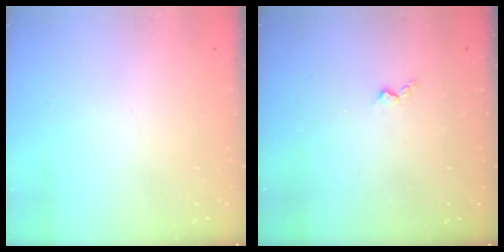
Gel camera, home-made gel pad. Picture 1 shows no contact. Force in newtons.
{"total": 2.9, "press": 2.9, "slide": 0.5}